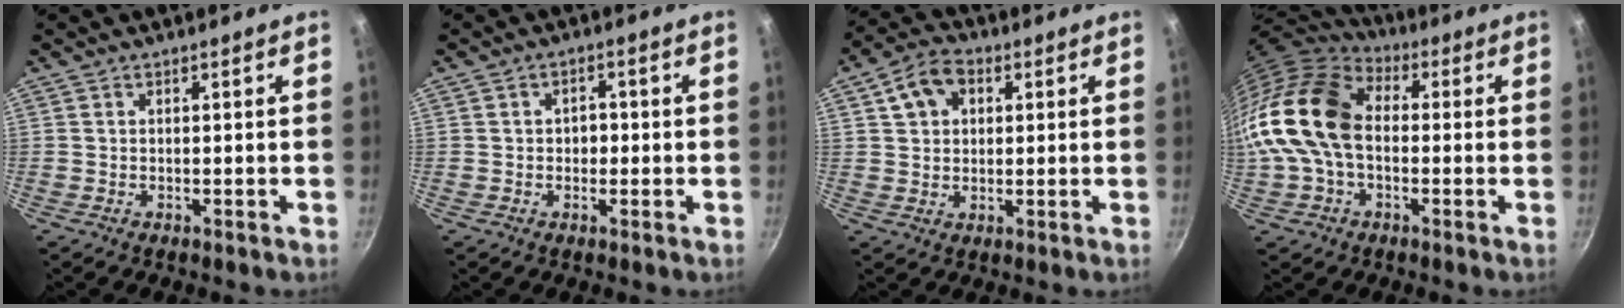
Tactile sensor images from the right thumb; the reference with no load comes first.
{"total": 2.8, "force": [-0.2, 2.3, 1.6], "torque": [-0.005, 0.009, -0.005]}
{"total": 7.8, "force": [2.5, 5.7, 4.6], "torque": [-0.062, 0.010, 0.037]}
{"total": 17.8, "force": [-0.5, 12.2, 12.9], "torque": [-0.236, 0.038, -0.025]}